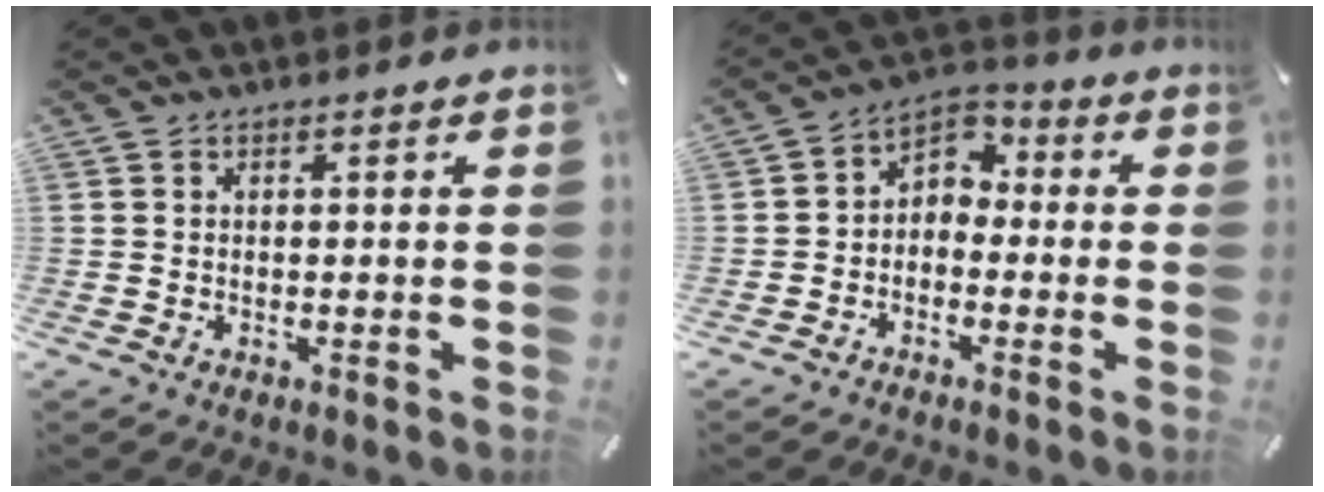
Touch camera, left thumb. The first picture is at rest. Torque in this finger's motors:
{"motor_torque": [-0.31, 0.65, 0.21, 0.05, 0.04]}